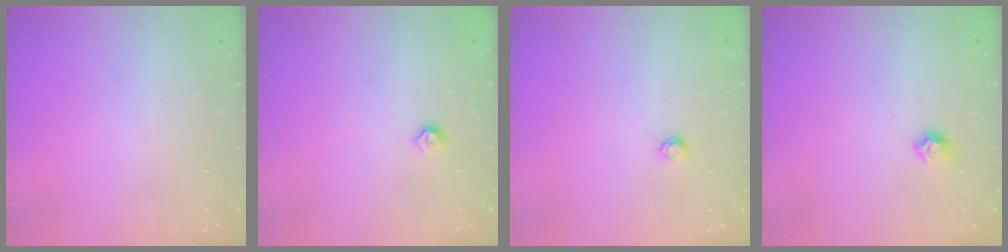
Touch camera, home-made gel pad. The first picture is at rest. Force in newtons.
{"total": 3.4, "press": 3.3, "slide": 0.7}
{"total": 4.2, "press": 4.1, "slide": 0.4}
{"total": 5.8, "press": 5.8, "slide": 0.7}